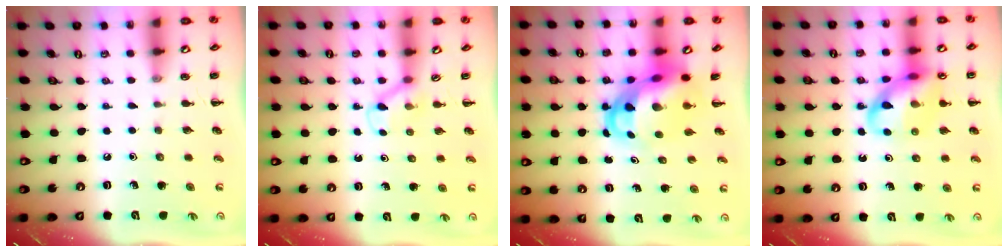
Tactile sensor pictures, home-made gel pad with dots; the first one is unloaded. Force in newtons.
{"total": 2.6, "press": 2.4, "slide": 0.9}
{"total": 8.1, "press": 7.7, "slide": 2.3}
{"total": 13.5, "press": 13.4, "slide": 1.8}